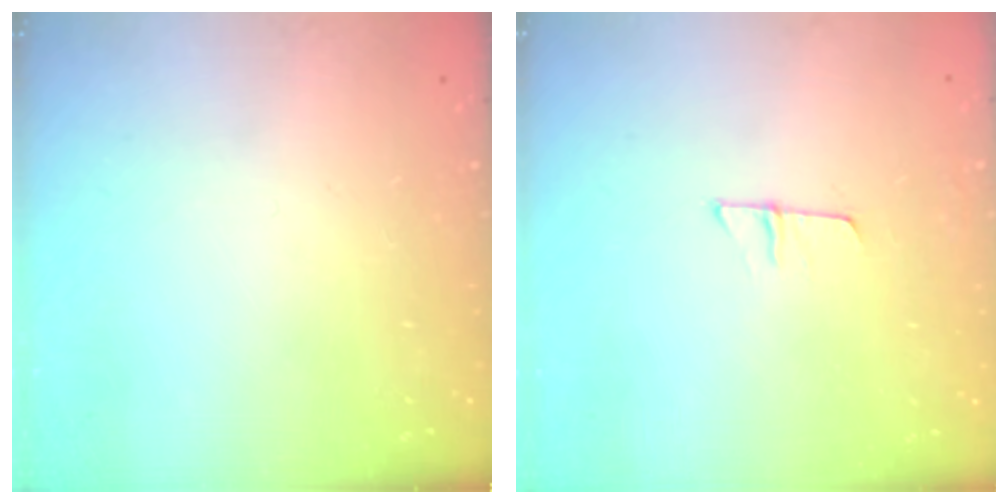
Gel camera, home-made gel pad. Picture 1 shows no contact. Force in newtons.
{"total": 5.7, "press": 5.6, "slide": 0.6}